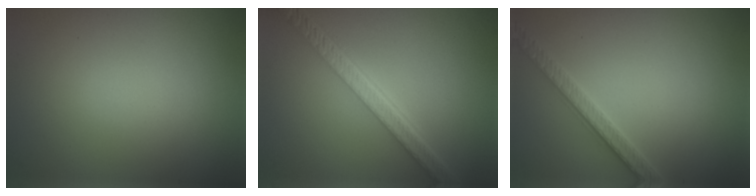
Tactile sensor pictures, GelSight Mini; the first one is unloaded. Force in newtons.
{"total": 5.4, "press": 4.2, "slide": 3.4}
{"total": 2.6, "press": 2.5, "slide": 0.5}